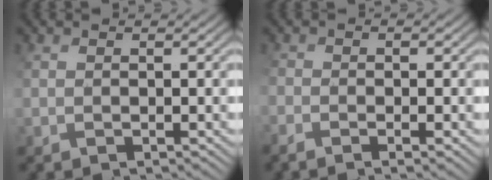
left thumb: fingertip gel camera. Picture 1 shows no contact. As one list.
[{"total": 2.8, "force": [-1.6, 0.8, 2.1], "torque": [-0.045, -0.010, -0.033]}]